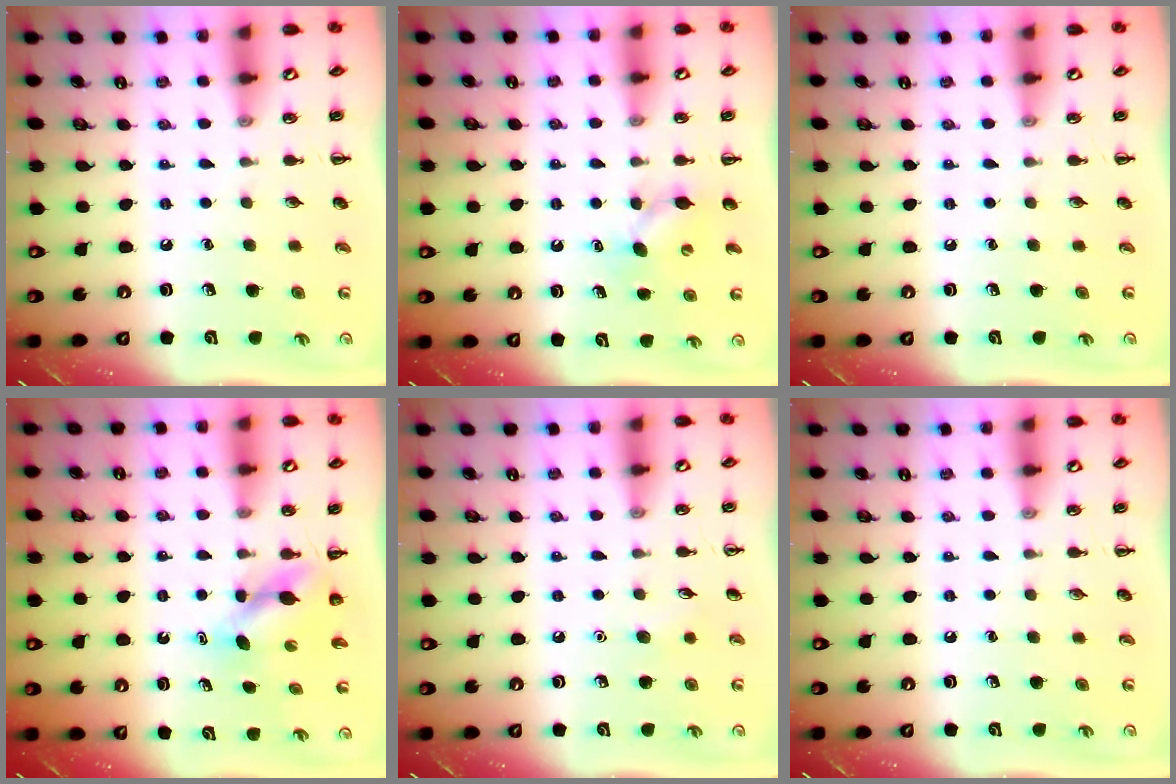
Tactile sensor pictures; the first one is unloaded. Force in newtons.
{"total": 4.7, "press": 4.5, "slide": 1.3}
{"total": 0.0}
{"total": 4.6, "press": 4.6, "slide": 0.4}
{"total": 4.4, "press": 4.3, "slide": 1.2}
{"total": 0.0}